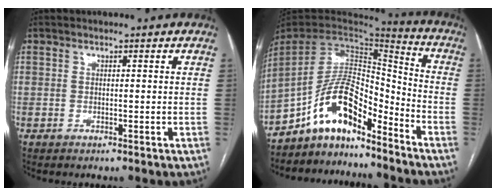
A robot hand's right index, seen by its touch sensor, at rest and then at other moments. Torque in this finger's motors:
{"motor_torque": [1.07, -0.80, 0.11, 0.01]}